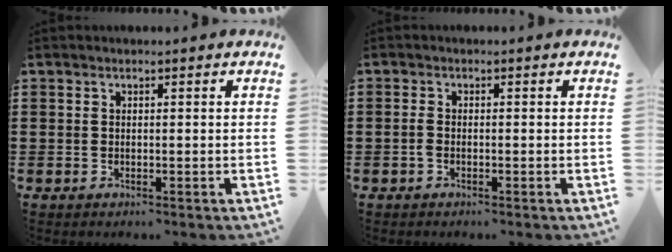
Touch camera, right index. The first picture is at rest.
{"total": 1.1, "force": [-0.5, 0.4, 0.9], "torque": [-0.025, -0.005, -0.011]}